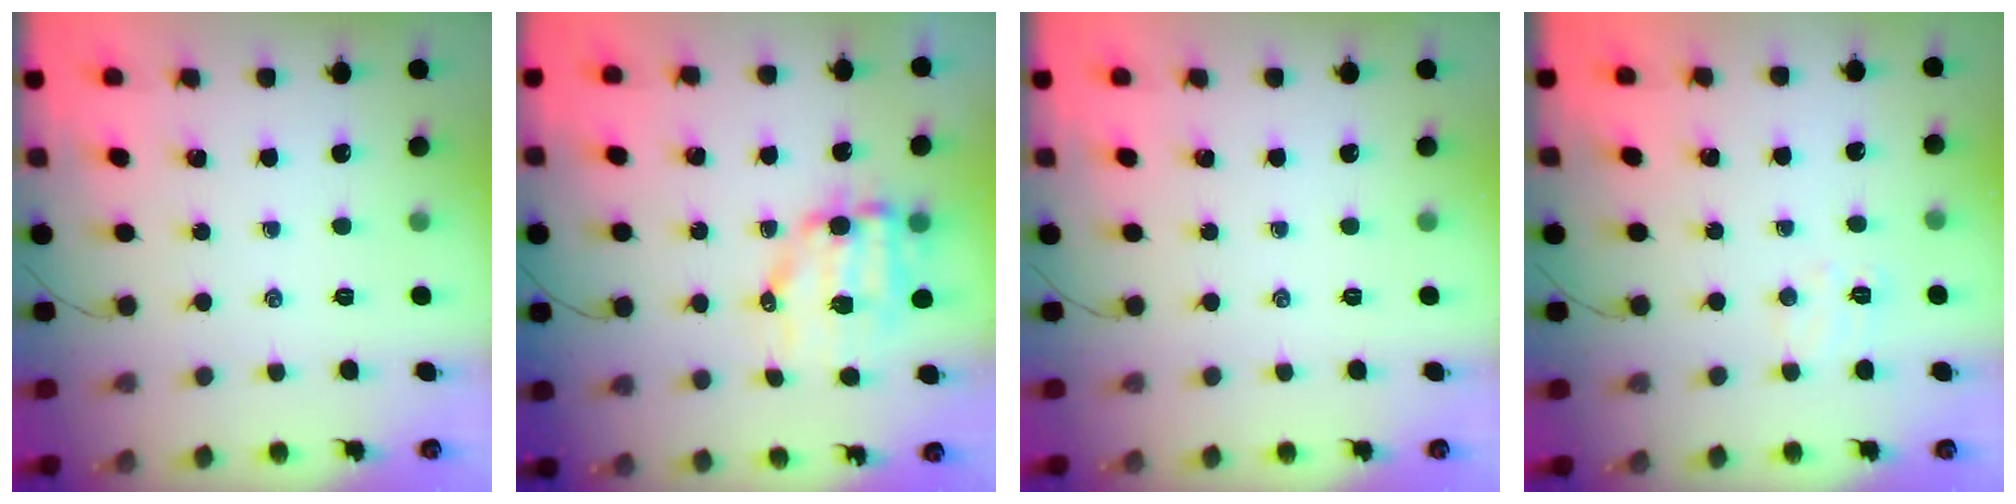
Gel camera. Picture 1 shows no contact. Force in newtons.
{"total": 9.0, "press": 8.7, "slide": 2.0}
{"total": 0.0}
{"total": 5.8, "press": 5.7, "slide": 1.3}